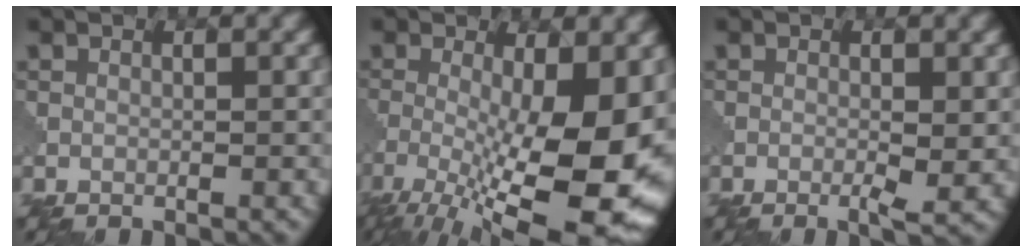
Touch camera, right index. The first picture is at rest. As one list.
[{"total": 15.2, "force": [-4.2, 4.9, 13.8], "torque": [-0.219, -0.024, -0.056]}, {"total": 2.3, "force": [-0.5, 0.3, 2.2], "torque": [-0.037, -0.004, -0.009]}]